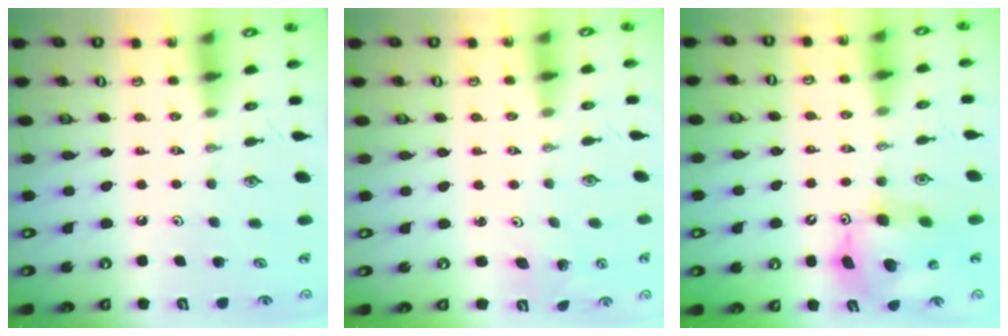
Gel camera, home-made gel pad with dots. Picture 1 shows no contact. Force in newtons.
{"total": 1.3, "press": 1.3, "slide": 0.1}
{"total": 11.5, "press": 11.5, "slide": 0.9}